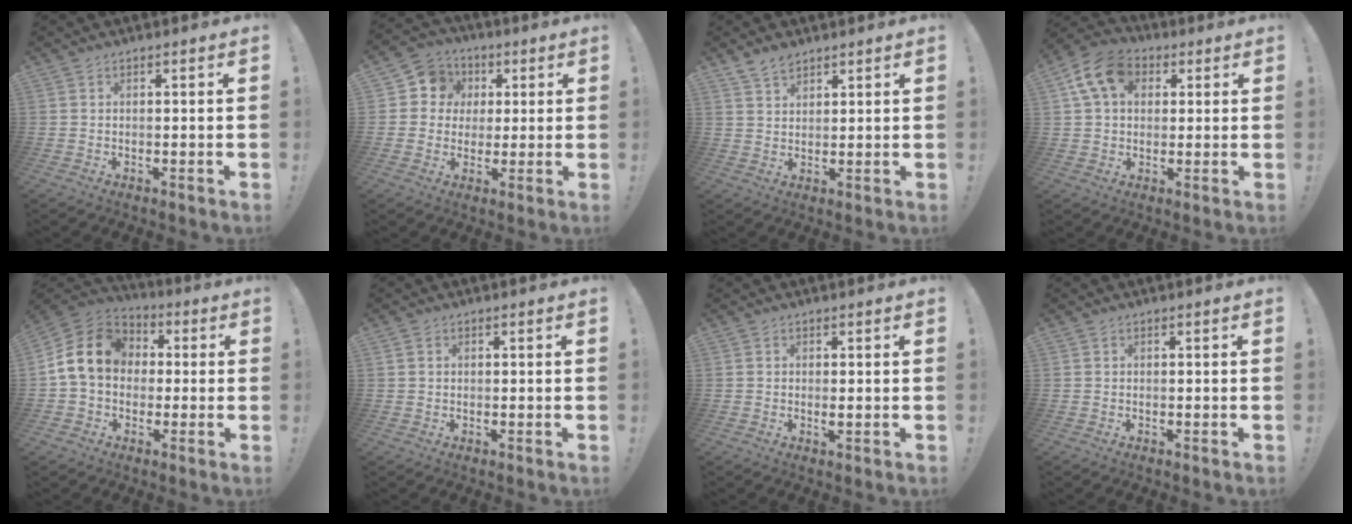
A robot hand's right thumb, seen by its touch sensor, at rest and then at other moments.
{"total": 9.1, "force": [1.3, 8.7, 2.5], "torque": [-0.033, 0.005, 0.032]}
{"total": 4.3, "force": [3.5, 1.9, 1.4], "torque": [-0.028, -0.020, 0.068]}
{"total": 12.8, "force": [4.4, 9.4, 7.5], "torque": [-0.126, -0.005, 0.087]}
{"total": 14.8, "force": [1.8, 11.8, 8.8], "torque": [-0.145, 0.019, 0.040]}
{"total": 1.0, "force": [0.4, 0.9, 0.2], "torque": [0.003, 0.001, 0.006]}
{"total": 1.2, "force": [0.2, 0.9, 0.7], "torque": [-0.003, -0.004, 0.003]}
{"total": 0.0}